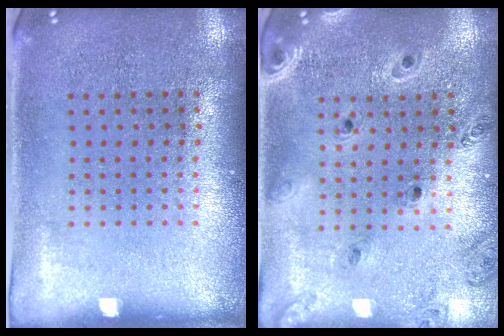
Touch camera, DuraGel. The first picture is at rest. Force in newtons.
{"total": 0.8, "press": 0.8, "slide": 0.1}